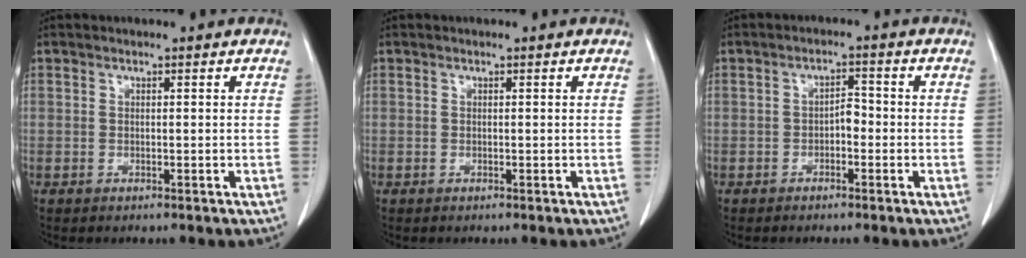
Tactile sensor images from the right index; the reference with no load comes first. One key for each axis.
{"total": 0.0}
{"total": 2.3, "fx": -0.8, "fy": 1.1, "fz": 1.9, "tx": -0.023, "ty": 0.007, "tz": -0.014}